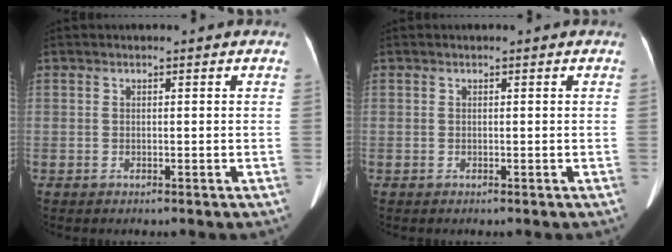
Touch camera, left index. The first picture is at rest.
{"total": 0.0}